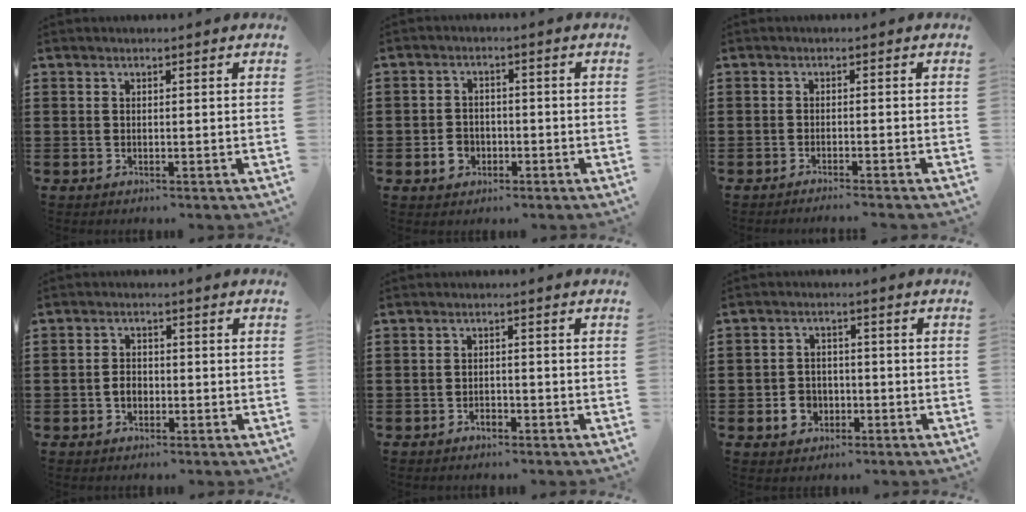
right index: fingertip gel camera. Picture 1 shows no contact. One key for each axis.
{"total": 3.5, "fx": -1.4, "fy": 2.8, "fz": 1.7, "tx": -0.042, "ty": 0.000, "tz": -0.030}
{"total": 1.3, "fx": -1.2, "fy": -0.4, "fz": 0.3, "tx": -0.005, "ty": 0.000, "tz": -0.023}
{"total": 2.3, "fx": -0.7, "fy": 1.6, "fz": 1.4, "tx": -0.028, "ty": 0.003, "tz": -0.015}
{"total": 1.4, "fx": -1.1, "fy": 0.6, "fz": 0.6, "tx": -0.015, "ty": -0.003, "tz": -0.023}
{"total": 4.2, "fx": -1.6, "fy": 3.5, "fz": 1.8, "tx": -0.047, "ty": 0.002, "tz": -0.033}